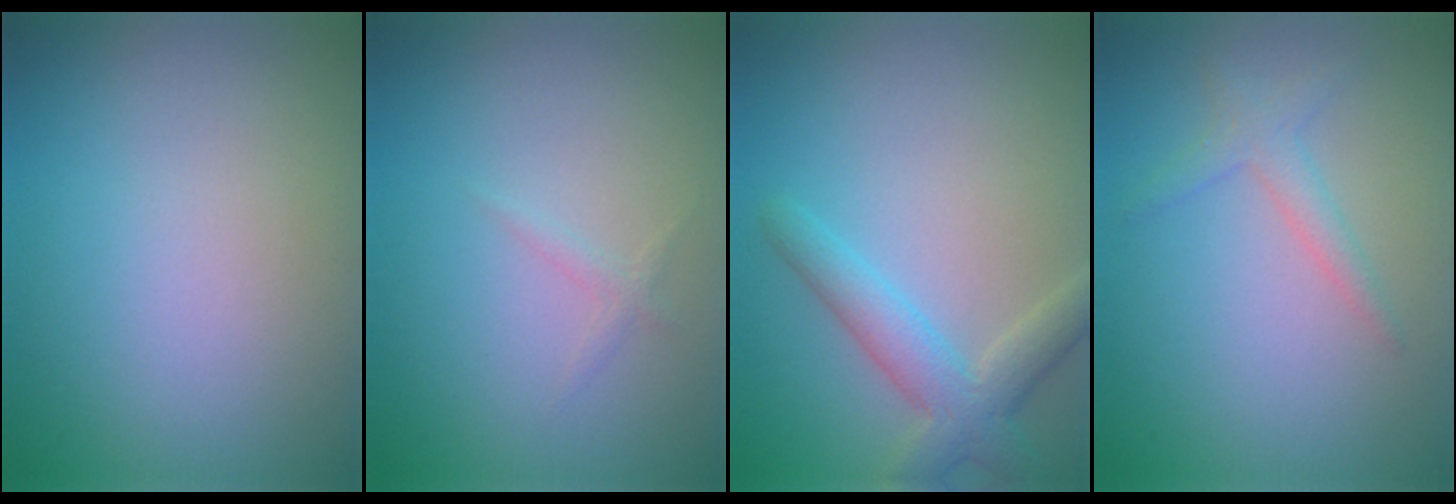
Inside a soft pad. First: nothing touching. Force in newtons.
{"total": 0.7, "press": 0.7, "slide": 0.0}
{"total": 3.9, "press": 3.9, "slide": 0.2}
{"total": 1.8, "press": 1.8, "slide": 0.1}